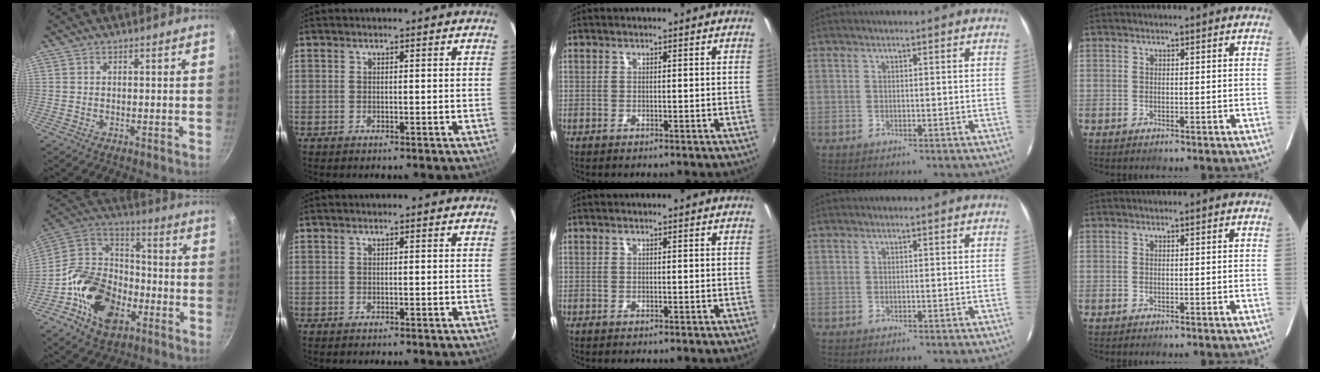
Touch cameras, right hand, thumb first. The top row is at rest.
{"thumb": {"total": 19.3, "force": [-7.7, 13.3, 11.6], "torque": [-0.186, 0.054, -0.155]}}